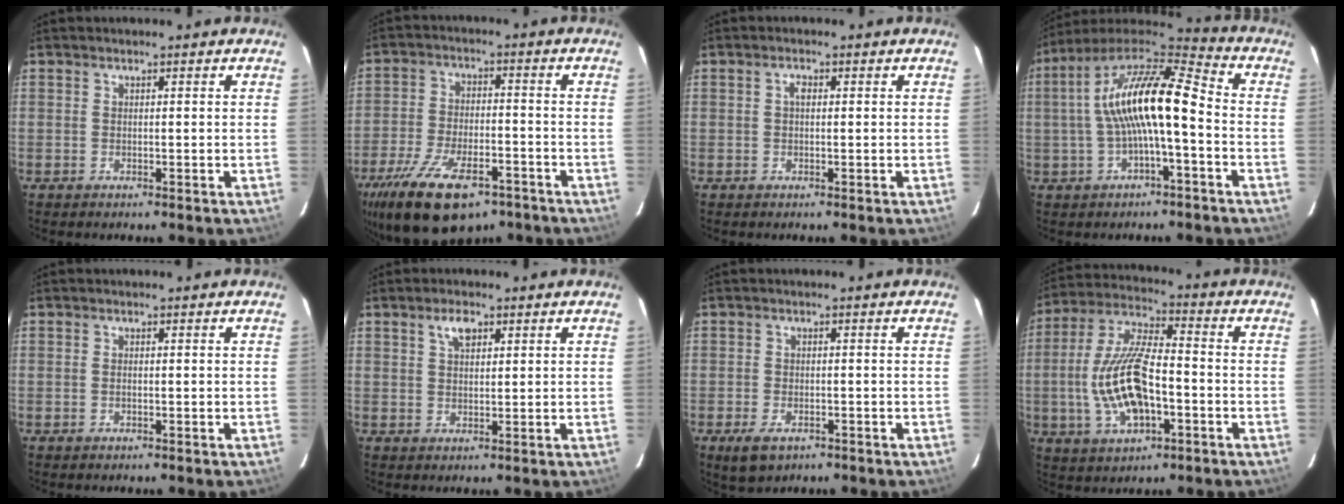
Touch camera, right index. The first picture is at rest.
{"total": 19.7, "force": [-12.7, 8.8, 12.2], "torque": [-0.252, -0.032, -0.205]}
{"total": 1.3, "force": [0.2, 0.7, 1.0], "torque": [-0.018, 0.006, 0.000]}
{"total": 15.3, "force": [-1.2, 3.7, 14.8], "torque": [-0.266, 0.022, -0.026]}
{"total": 0.6, "force": [-0.2, 0.2, 0.6], "torque": [-0.012, 0.001, -0.004]}
{"total": 3.3, "force": [1.7, 1.7, 2.3], "torque": [-0.040, 0.008, 0.032]}
{"total": 4.7, "force": [-2.7, 2.5, 2.9], "torque": [-0.067, -0.013, -0.044]}
{"total": 15.5, "force": [-3.6, 6.2, 13.8], "torque": [-0.295, 0.001, -0.062]}